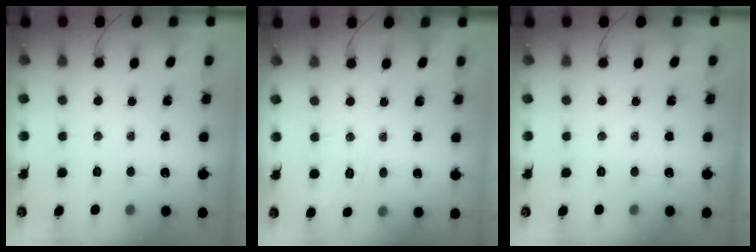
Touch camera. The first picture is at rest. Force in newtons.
{"total": 3.1, "press": 2.4, "slide": 1.9}
{"total": 0.0}